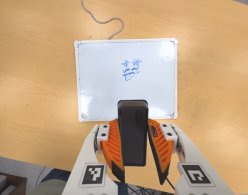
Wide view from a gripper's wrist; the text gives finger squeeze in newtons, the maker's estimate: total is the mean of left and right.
{"total": 9.1, "left": 7.2, "right": 11.0}